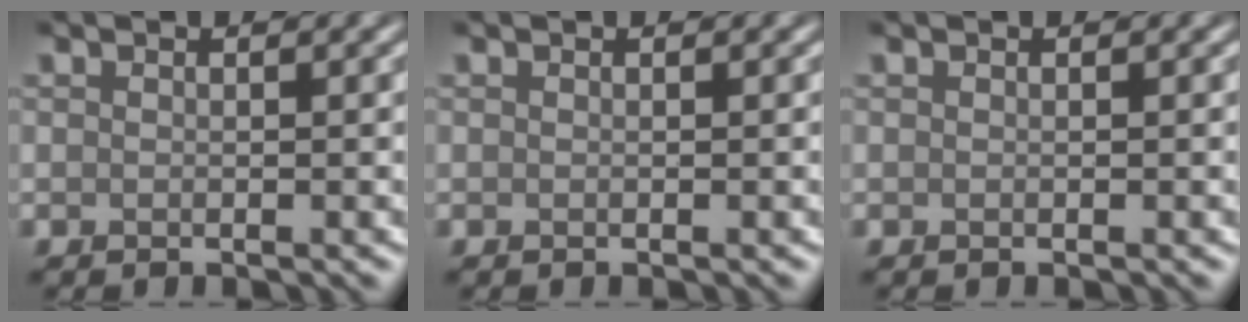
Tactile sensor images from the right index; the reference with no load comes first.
{"total": 0.0}
{"total": 0.0}